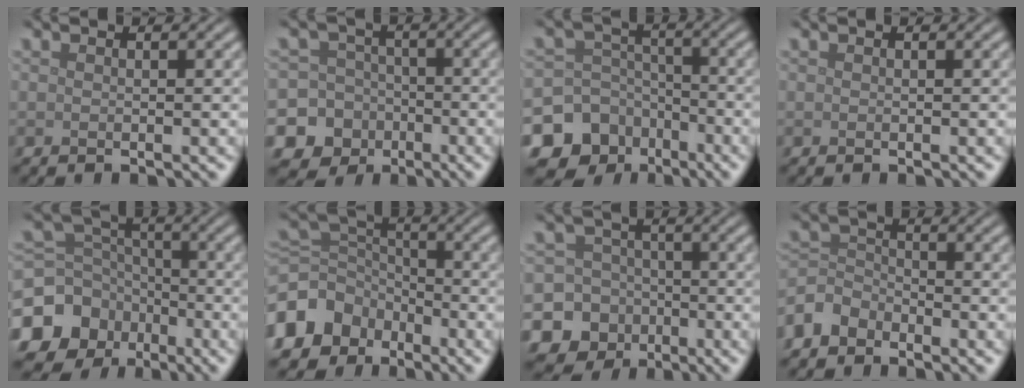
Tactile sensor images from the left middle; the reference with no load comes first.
{"total": 13.3, "force": [-5.9, 11.8, 1.2], "torque": [-0.051, -0.039, -0.106]}
{"total": 12.6, "force": [-7.1, 10.1, 2.3], "torque": [-0.066, -0.045, -0.127]}
{"total": 0.0}
{"total": 14.1, "force": [-7.4, 11.5, 3.5], "torque": [-0.106, -0.055, -0.138]}
{"total": 8.6, "force": [-5.2, 6.3, 2.7], "torque": [-0.072, 0.000, -0.111]}
{"total": 15.1, "force": [-6.6, 13.5, 1.5], "torque": [-0.056, -0.041, -0.123]}
{"total": 3.1, "force": [-2.4, 1.8, 0.6], "torque": [-0.011, 0.005, -0.063]}